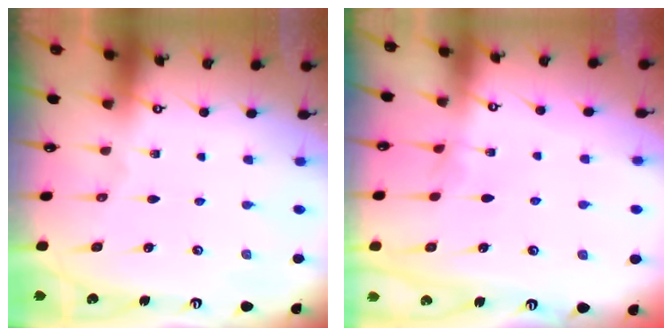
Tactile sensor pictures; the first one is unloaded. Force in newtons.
{"total": 3.5, "press": 3.5, "slide": 0.2}